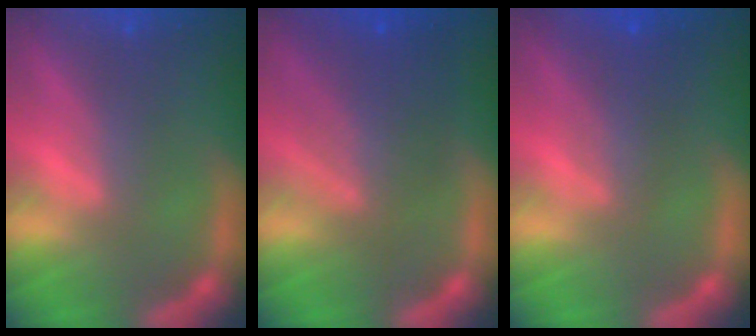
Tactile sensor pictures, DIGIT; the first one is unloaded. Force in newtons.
{"total": 6.5}
{"total": 3.0}